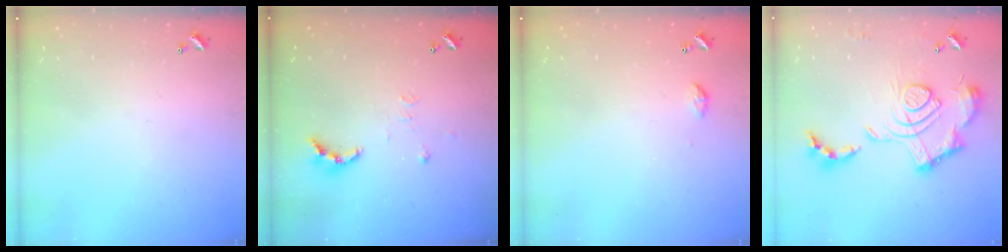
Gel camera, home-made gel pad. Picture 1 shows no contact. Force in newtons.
{"total": 7.7, "press": 7.6, "slide": 0.6}
{"total": 3.4, "press": 3.4, "slide": 0.5}
{"total": 2.4, "press": 1.9, "slide": 1.5}